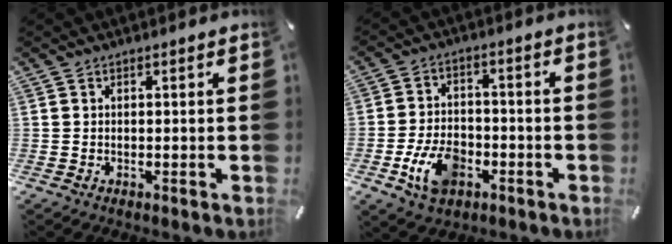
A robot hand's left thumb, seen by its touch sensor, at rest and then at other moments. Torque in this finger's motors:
{"motor_torque": [0.51, 0.91, 0.14, 0.06, 0.10]}